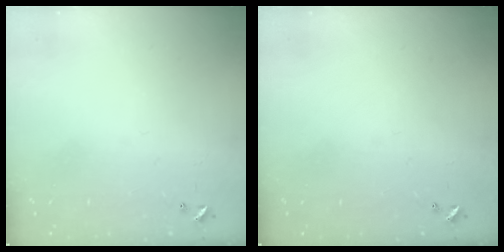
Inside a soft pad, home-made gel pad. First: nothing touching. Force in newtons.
{"total": 0.0}